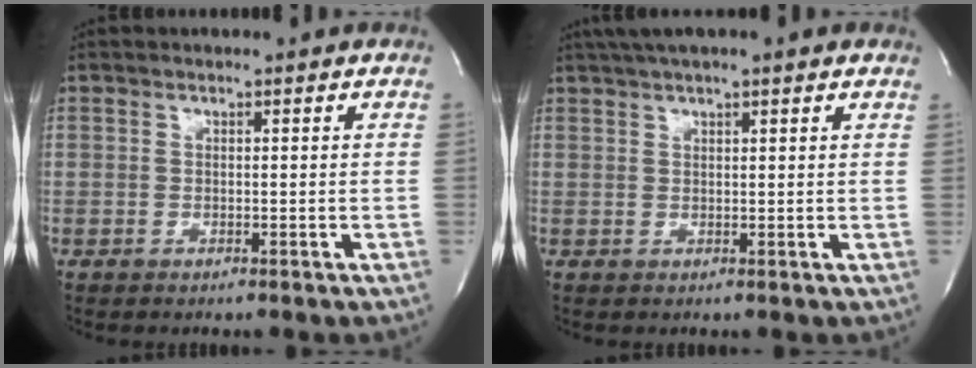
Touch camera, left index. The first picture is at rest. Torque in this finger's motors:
{"motor_torque": [0.20, -0.26, 0.66, 0.17]}